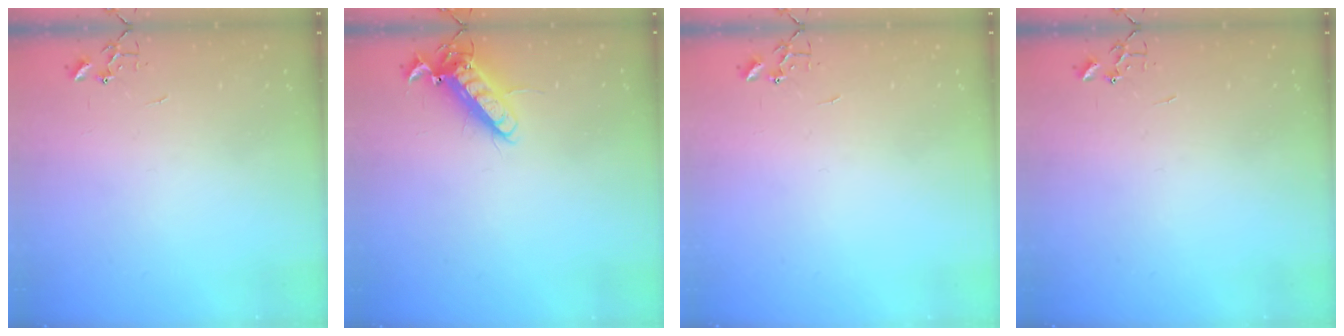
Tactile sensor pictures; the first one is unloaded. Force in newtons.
{"total": 12.6, "press": 12.4, "slide": 2.4}
{"total": 0.0}
{"total": 0.0}